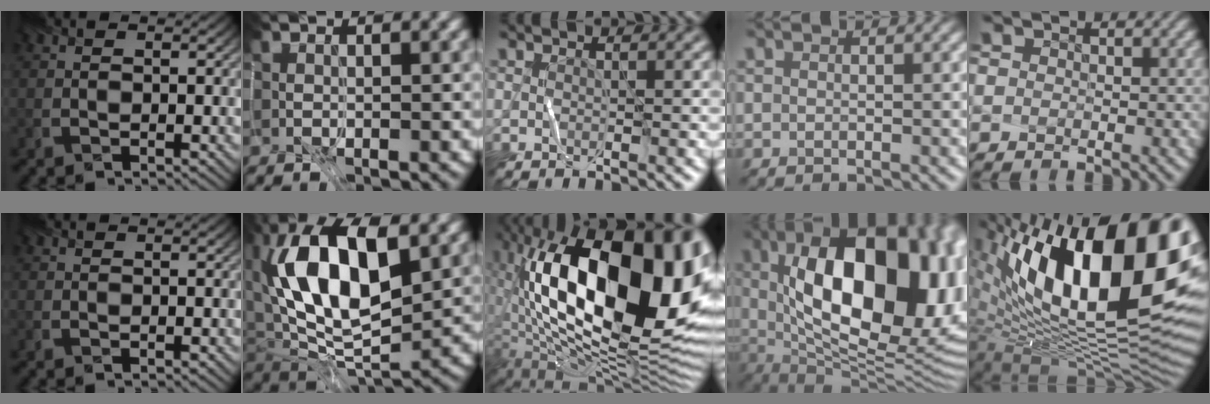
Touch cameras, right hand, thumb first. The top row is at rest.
{"index": {"total": 8.1, "force": [0.0, 2.2, 7.8], "torque": [-0.117, -0.013, 0.013]}, "middle": {"total": 21.7, "force": [3.3, 11.2, 18.2], "torque": [-0.350, 0.018, 0.056]}, "ring": {"total": 16.5, "force": [3.4, 7.9, 14.1], "torque": [-0.223, 0.005, 0.080]}, "little": {"total": 18.4, "force": [5.1, 8.6, 15.5], "torque": [-0.233, 0.011, 0.095]}}